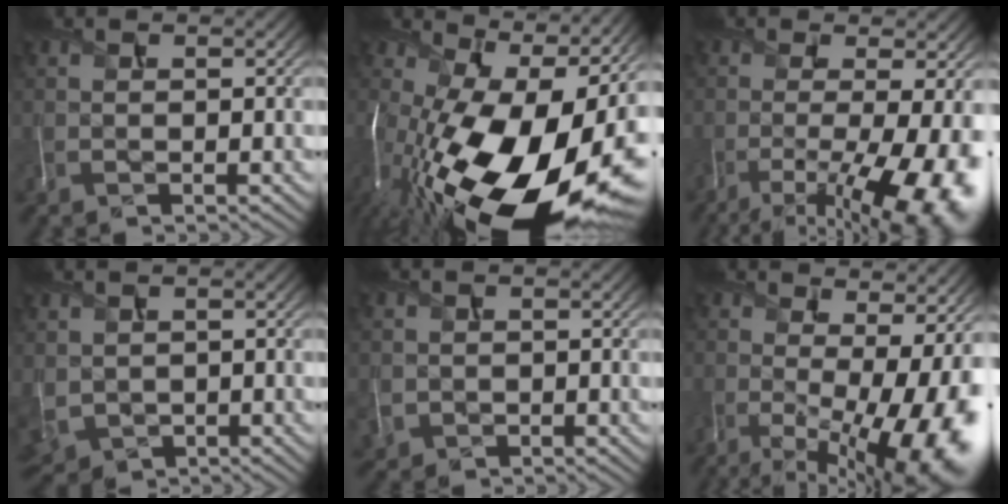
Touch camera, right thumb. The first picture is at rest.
{"total": 20.0, "force": [-4.7, 10.4, 16.4], "torque": [-0.281, -0.043, -0.068]}
{"total": 14.2, "force": [-5.9, 4.8, 12.0], "torque": [-0.165, -0.035, -0.067]}
{"total": 3.0, "force": [0.5, 2.6, 1.6], "torque": [-0.066, -0.013, 0.020]}
{"total": 1.4, "force": [-0.4, 1.3, 0.0], "torque": [-0.010, -0.011, -0.002]}
{"total": 16.5, "force": [-3.2, 6.5, 14.9], "torque": [-0.177, -0.027, -0.025]}